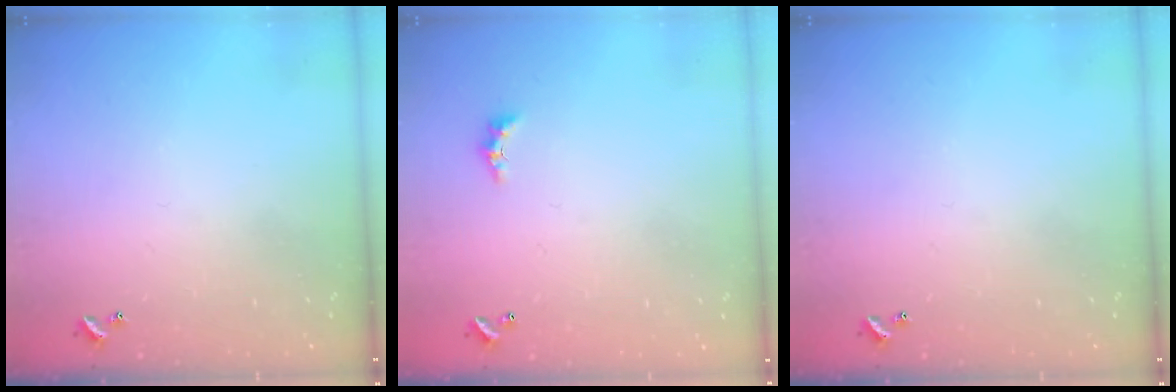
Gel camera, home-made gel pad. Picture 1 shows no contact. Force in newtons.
{"total": 2.2, "press": 2.2, "slide": 0.6}
{"total": 0.0}